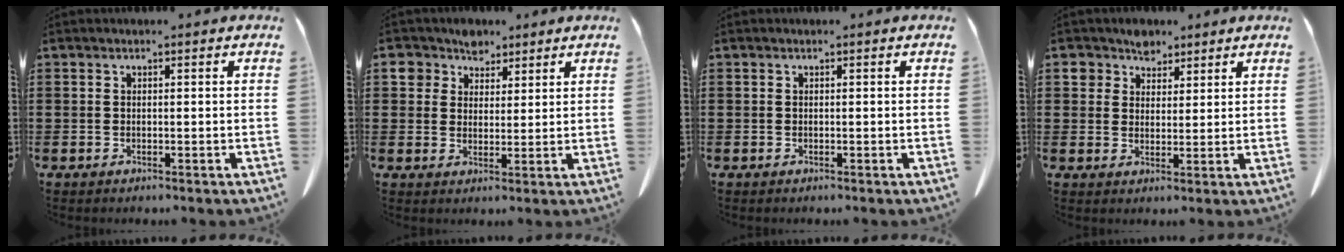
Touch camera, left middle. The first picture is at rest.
{"total": 5.0, "force": [3.4, 3.5, 0.8], "torque": [-0.033, 0.000, 0.062]}
{"total": 0.0}
{"total": 4.5, "force": [3.3, 3.0, 0.8], "torque": [-0.027, 0.005, 0.061]}